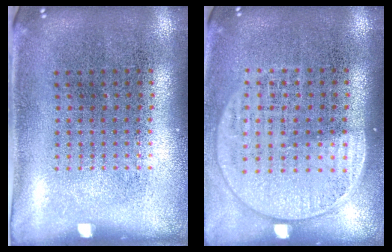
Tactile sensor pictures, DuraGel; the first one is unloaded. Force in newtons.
{"total": 1.5, "press": 1.3, "slide": 0.8}